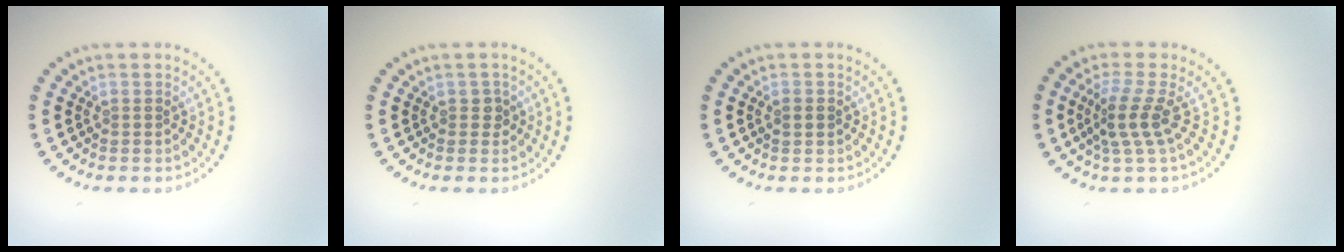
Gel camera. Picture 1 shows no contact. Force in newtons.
{"total": 1.0, "press": 0.9, "slide": 0.4}
{"total": 1.2, "press": 1.1, "slide": 0.1}
{"total": 2.9, "press": 2.0, "slide": 2.1}